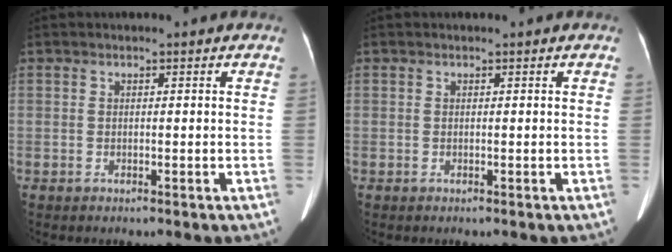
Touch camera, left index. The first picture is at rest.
{"total": 0.0}